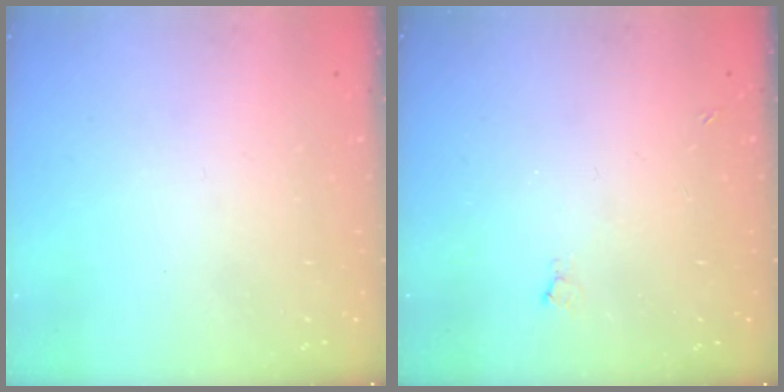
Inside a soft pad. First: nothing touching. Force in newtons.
{"total": 2.5, "press": 2.4, "slide": 0.6}